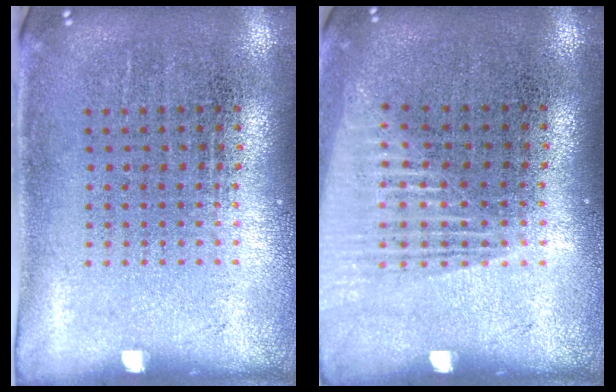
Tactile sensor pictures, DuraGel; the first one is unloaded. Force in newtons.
{"total": 1.3, "press": 1.2, "slide": 0.2}